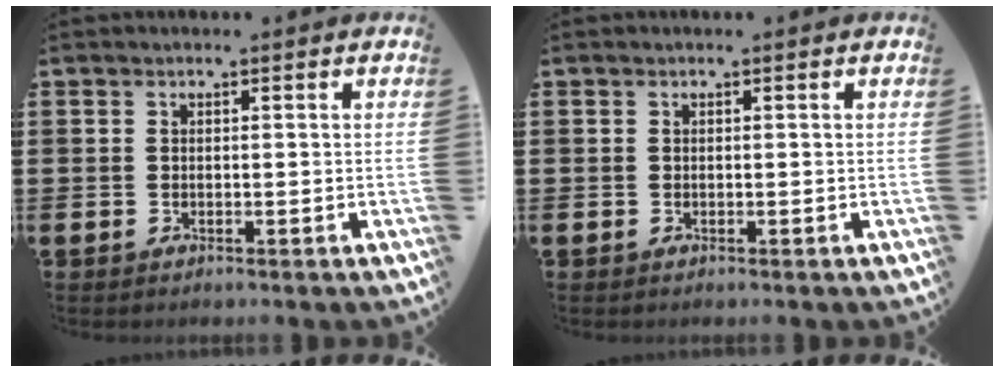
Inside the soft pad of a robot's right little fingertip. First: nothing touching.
{"total": 0.0}